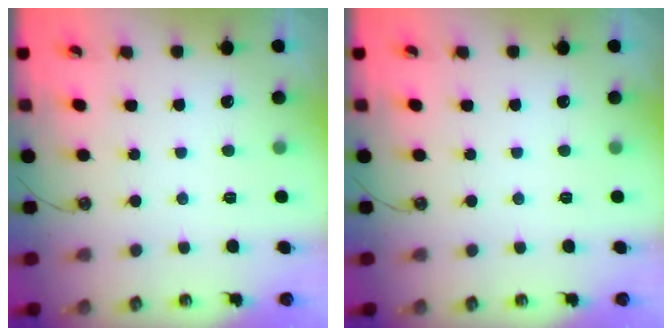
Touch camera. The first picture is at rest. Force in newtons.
{"total": 0.0}